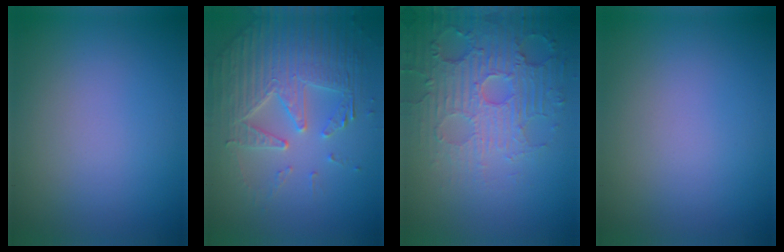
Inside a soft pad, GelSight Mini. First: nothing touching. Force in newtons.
{"total": 6.4, "press": 5.0, "slide": 4.0}
{"total": 4.8, "press": 4.6, "slide": 1.2}
{"total": 0.0}